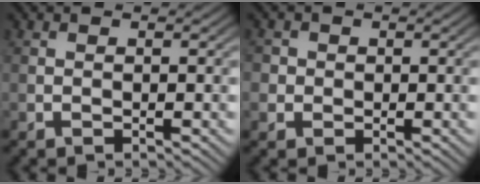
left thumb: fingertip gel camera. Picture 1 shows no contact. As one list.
[{"total": 2.3, "force": [0.1, 2.3, 0.4], "torque": [-0.010, 0.002, -0.006]}]